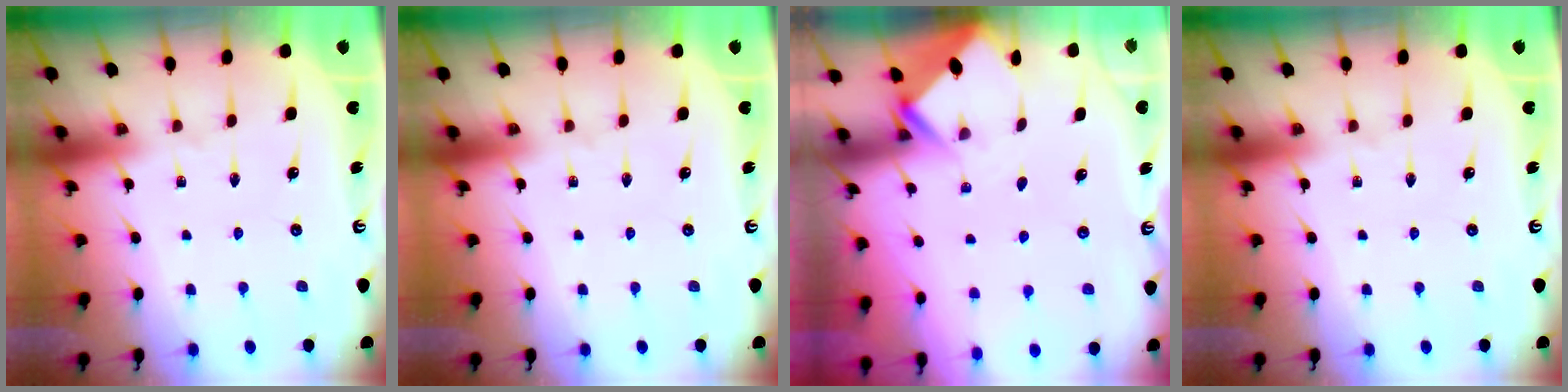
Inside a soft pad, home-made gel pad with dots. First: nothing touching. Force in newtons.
{"total": 0.0}
{"total": 2.9, "press": 2.9, "slide": 0.2}
{"total": 0.0}